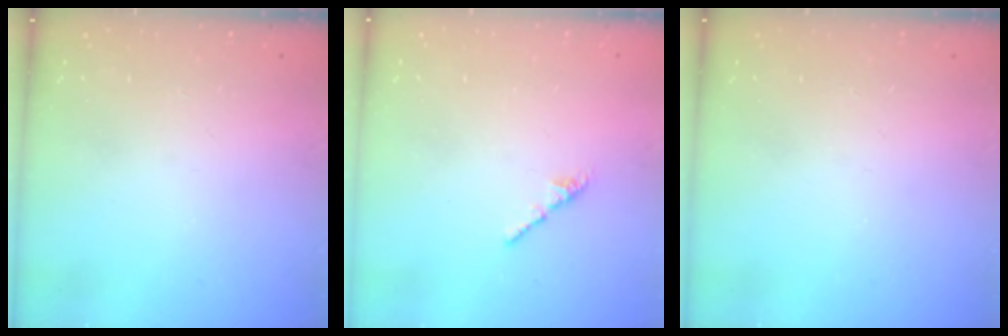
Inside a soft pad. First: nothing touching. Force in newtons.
{"total": 2.4, "press": 2.3, "slide": 0.8}
{"total": 0.0}